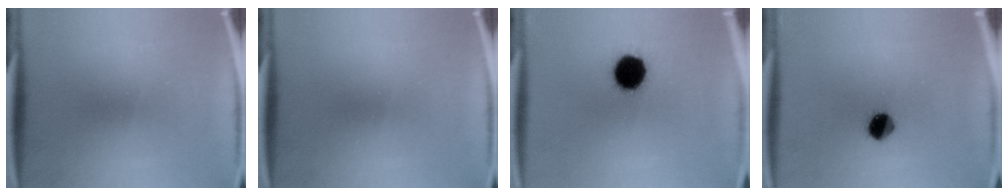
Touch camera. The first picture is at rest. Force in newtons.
{"total": 0.0}
{"total": 12.5}
{"total": 6.5}